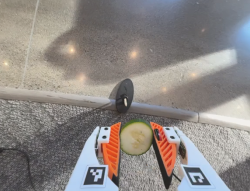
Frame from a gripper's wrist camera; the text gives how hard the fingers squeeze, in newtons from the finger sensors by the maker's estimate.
{"total": 10.4, "left": 10.6, "right": 10.2}